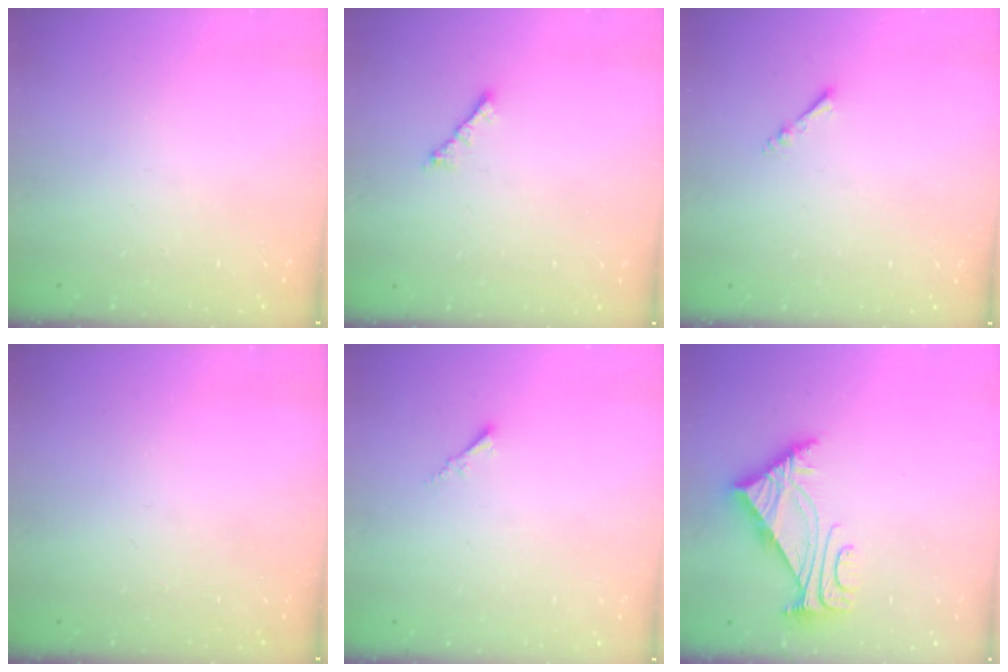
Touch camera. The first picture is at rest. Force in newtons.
{"total": 2.0, "press": 1.9, "slide": 0.5}
{"total": 2.2, "press": 2.1, "slide": 0.4}
{"total": 0.0}
{"total": 1.8, "press": 1.7, "slide": 0.3}
{"total": 5.4, "press": 5.3, "slide": 0.9}